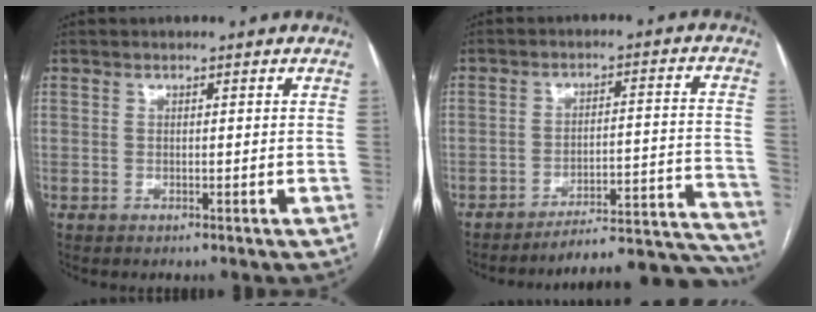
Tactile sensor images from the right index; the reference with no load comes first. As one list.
[{"total": 19.0, "force": [-18.9, -0.3, 2.5], "torque": [0.019, 0.024, -0.243]}]